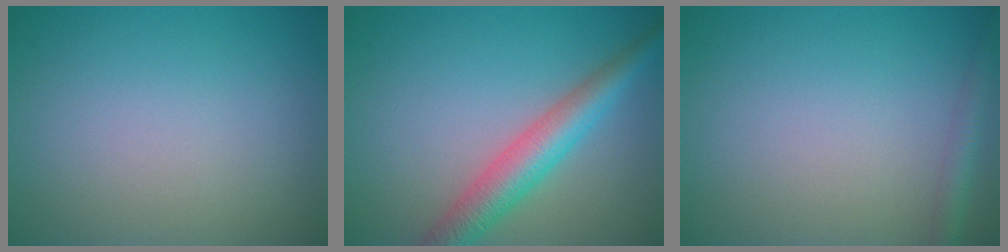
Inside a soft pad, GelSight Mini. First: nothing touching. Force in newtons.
{"total": 5.0, "press": 5.0, "slide": 0.1}
{"total": 1.9, "press": 1.9, "slide": 0.1}